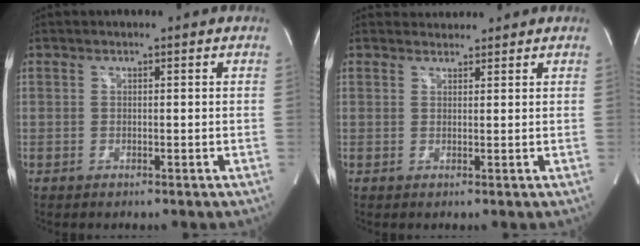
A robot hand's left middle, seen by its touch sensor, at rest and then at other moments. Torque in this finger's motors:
{"motor_torque": [0.01, 0.00, -0.11, -0.02]}